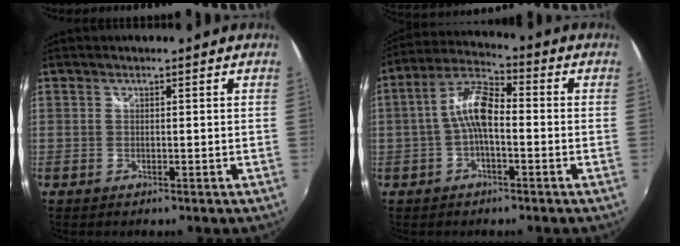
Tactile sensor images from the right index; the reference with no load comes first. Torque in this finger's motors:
{"motor_torque": [1.01, 0.07, 0.60, 0.15]}